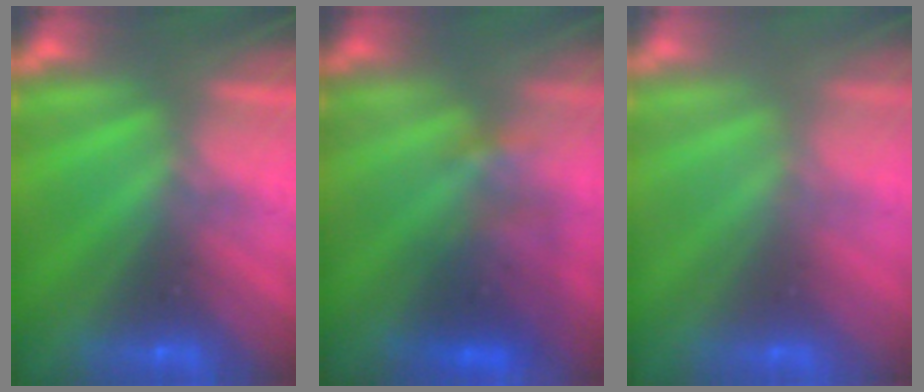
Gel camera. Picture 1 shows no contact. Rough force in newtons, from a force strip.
{"total": 3.5}
{"total": 2.9}